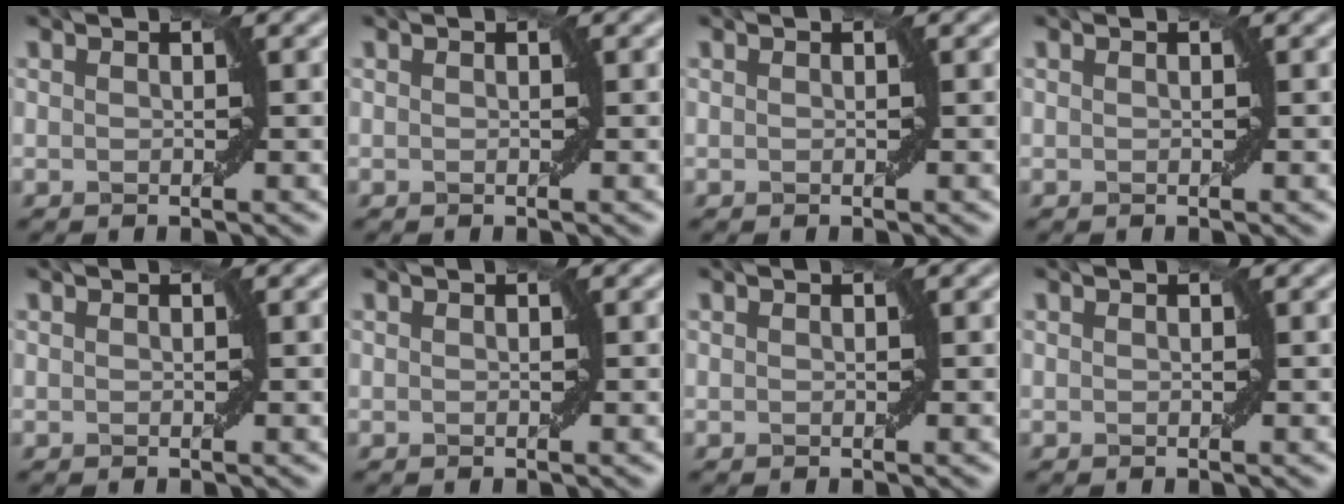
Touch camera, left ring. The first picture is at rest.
{"total": 0.0}
{"total": 0.0}
{"total": 0.0}
{"total": 0.0}
{"total": 0.0}
{"total": 0.0}
{"total": 0.0}